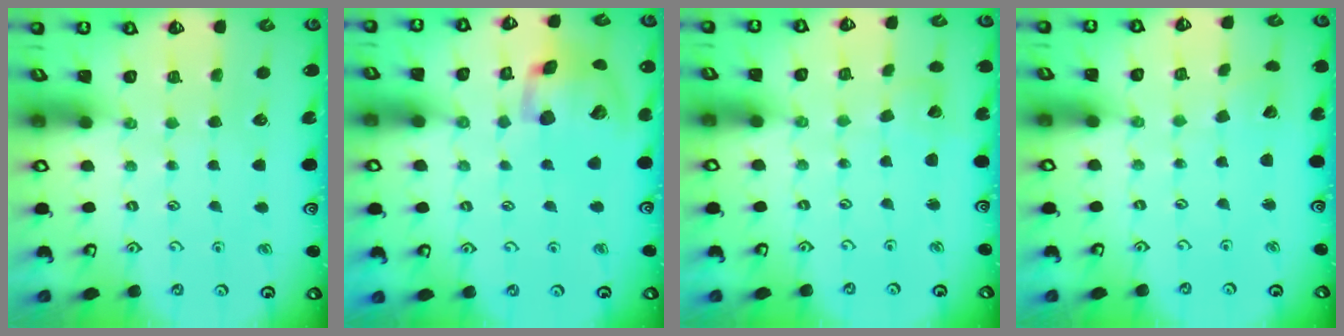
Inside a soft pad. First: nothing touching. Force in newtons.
{"total": 16.3, "press": 16.1, "slide": 2.7}
{"total": 3.1, "press": 3.1, "slide": 0.3}
{"total": 1.2, "press": 1.2, "slide": 0.0}